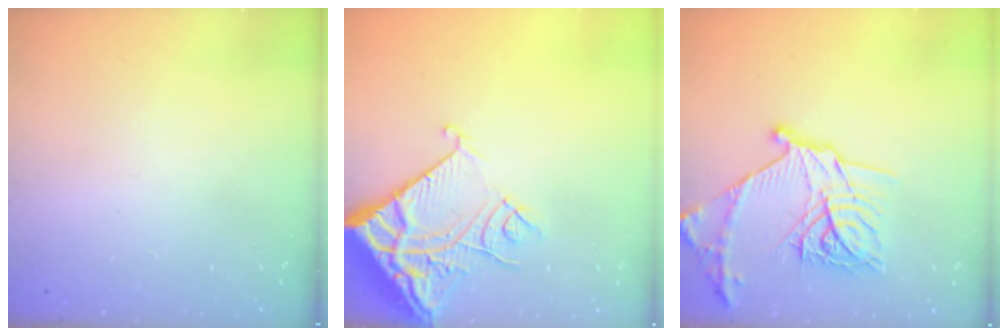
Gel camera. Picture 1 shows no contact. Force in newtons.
{"total": 13.1, "press": 13.0, "slide": 1.7}
{"total": 21.1, "press": 21.0, "slide": 1.2}